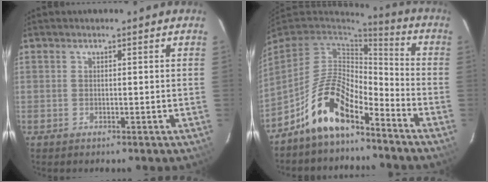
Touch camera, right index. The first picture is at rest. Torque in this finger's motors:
{"motor_torque": [1.07, -1.07, 0.93, 0.21]}